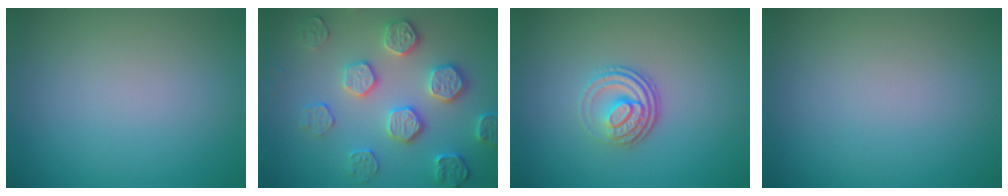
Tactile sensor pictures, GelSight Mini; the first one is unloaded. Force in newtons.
{"total": 4.7, "press": 4.3, "slide": 1.8}
{"total": 3.5, "press": 2.5, "slide": 2.4}
{"total": 0.0}